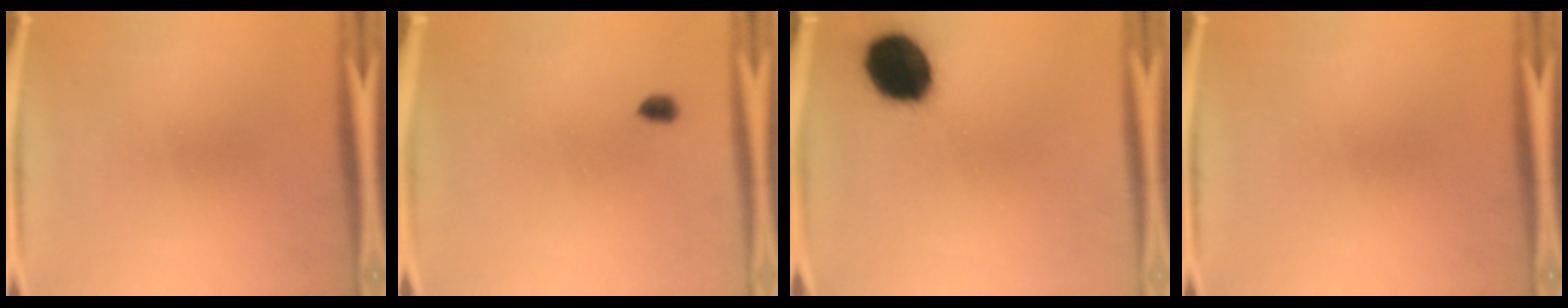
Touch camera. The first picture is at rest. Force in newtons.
{"total": 2.1}
{"total": 16.0}
{"total": 0.0}